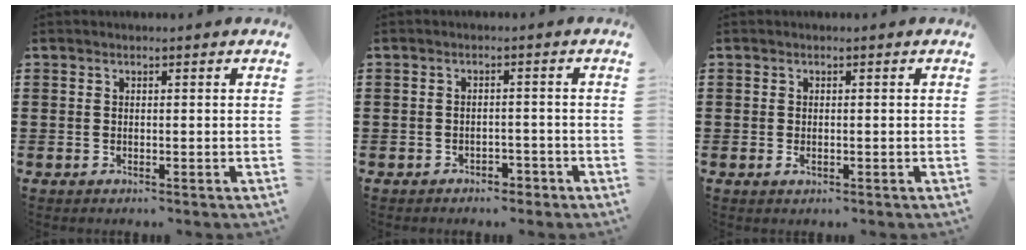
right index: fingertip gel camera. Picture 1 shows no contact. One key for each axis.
{"total": 1.9, "fx": -1.8, "fy": 0.7, "fz": 0.2, "tx": -0.011, "ty": -0.001, "tz": -0.038}
{"total": 0.9, "fx": -0.2, "fy": 0.4, "fz": 0.7, "tx": -0.015, "ty": -0.003, "tz": -0.004}